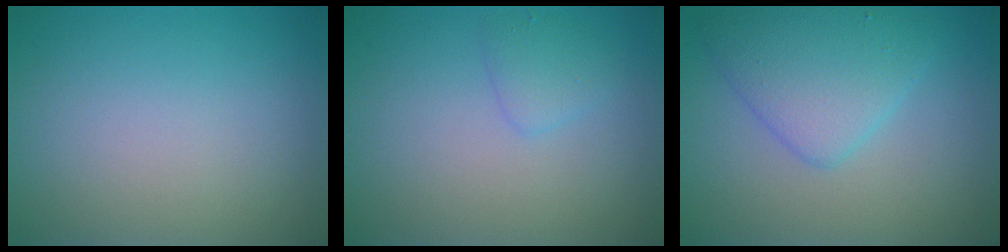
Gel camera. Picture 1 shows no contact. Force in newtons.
{"total": 1.4, "press": 1.4, "slide": 0.1}
{"total": 4.4, "press": 4.4, "slide": 0.0}